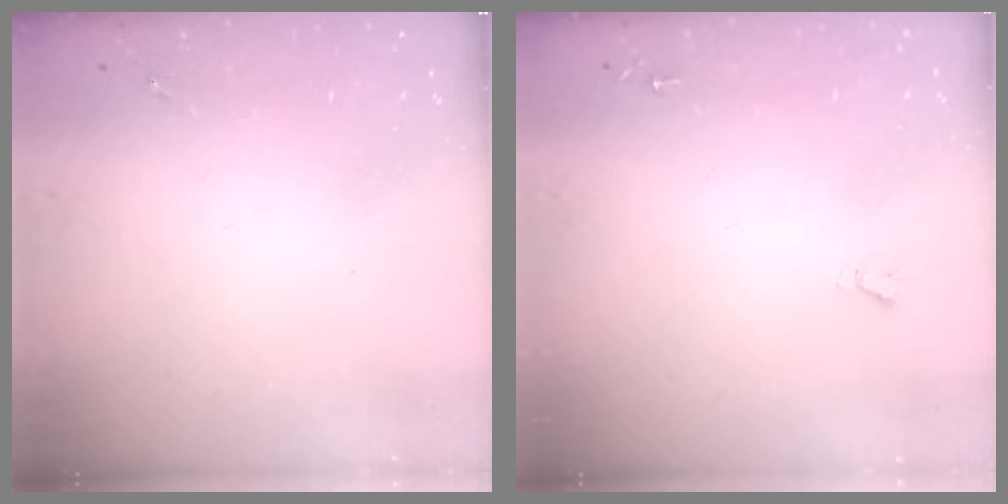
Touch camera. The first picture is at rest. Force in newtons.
{"total": 1.6, "press": 1.6, "slide": 0.2}